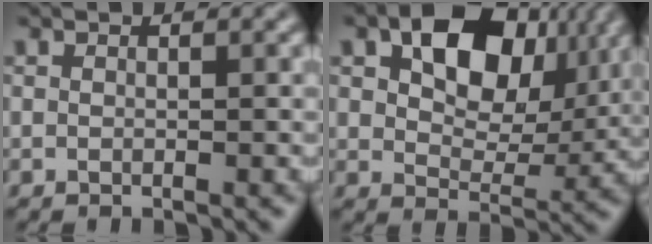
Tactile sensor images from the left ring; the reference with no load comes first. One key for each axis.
{"total": 9.7, "fx": 3.5, "fy": 6.1, "fz": 6.6, "tx": -0.108, "ty": 0.009, "tz": 0.057}